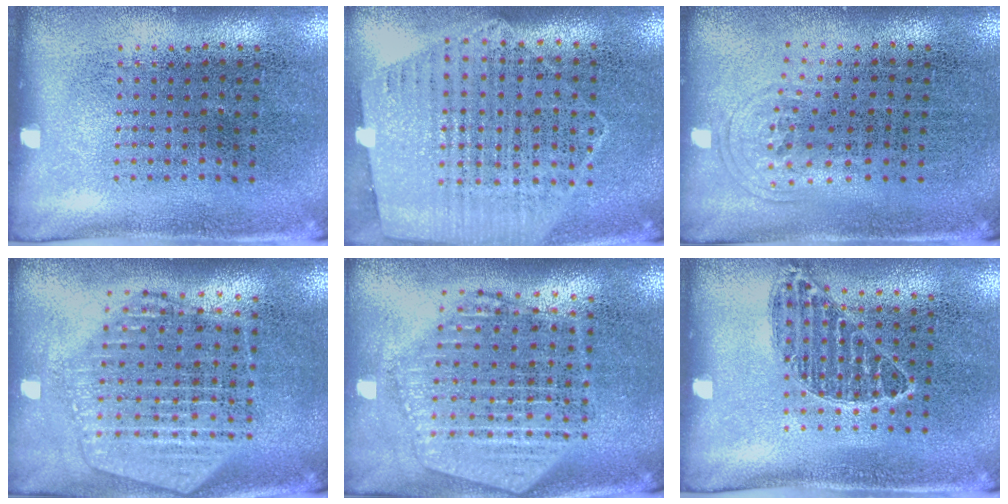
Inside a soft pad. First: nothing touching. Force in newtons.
{"total": 1.2, "press": 1.1, "slide": 0.3}
{"total": 0.9, "press": 0.7, "slide": 0.6}
{"total": 2.2, "press": 1.9, "slide": 1.0}
{"total": 2.4, "press": 2.0, "slide": 1.2}
{"total": 0.8, "press": 0.7, "slide": 0.3}